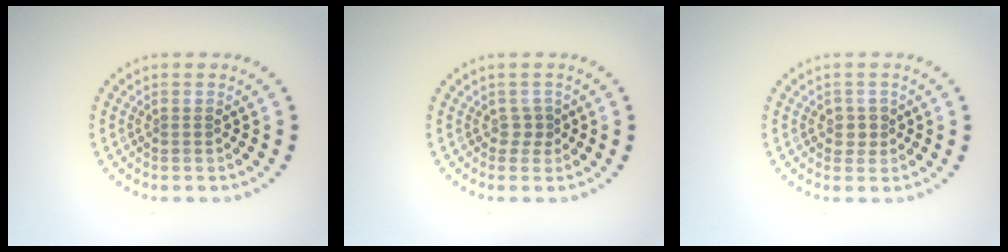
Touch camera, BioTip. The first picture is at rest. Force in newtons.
{"total": 0.9, "press": 0.7, "slide": 0.5}
{"total": 1.3, "press": 1.1, "slide": 0.6}